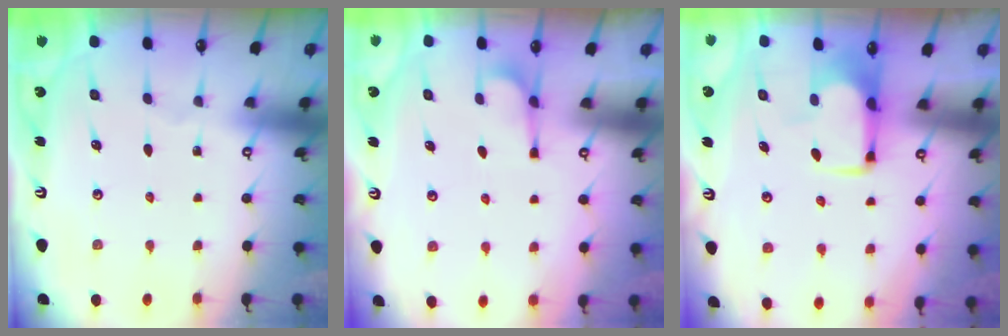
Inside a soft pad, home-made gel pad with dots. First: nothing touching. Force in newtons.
{"total": 2.5, "press": 2.2, "slide": 1.2}
{"total": 1.9, "press": 1.9, "slide": 0.5}